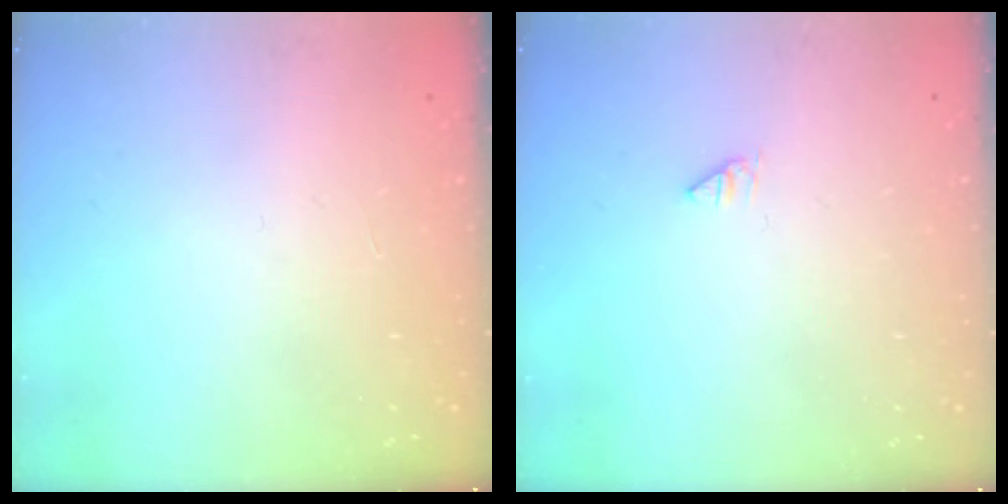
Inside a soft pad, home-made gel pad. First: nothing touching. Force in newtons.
{"total": 0.0}